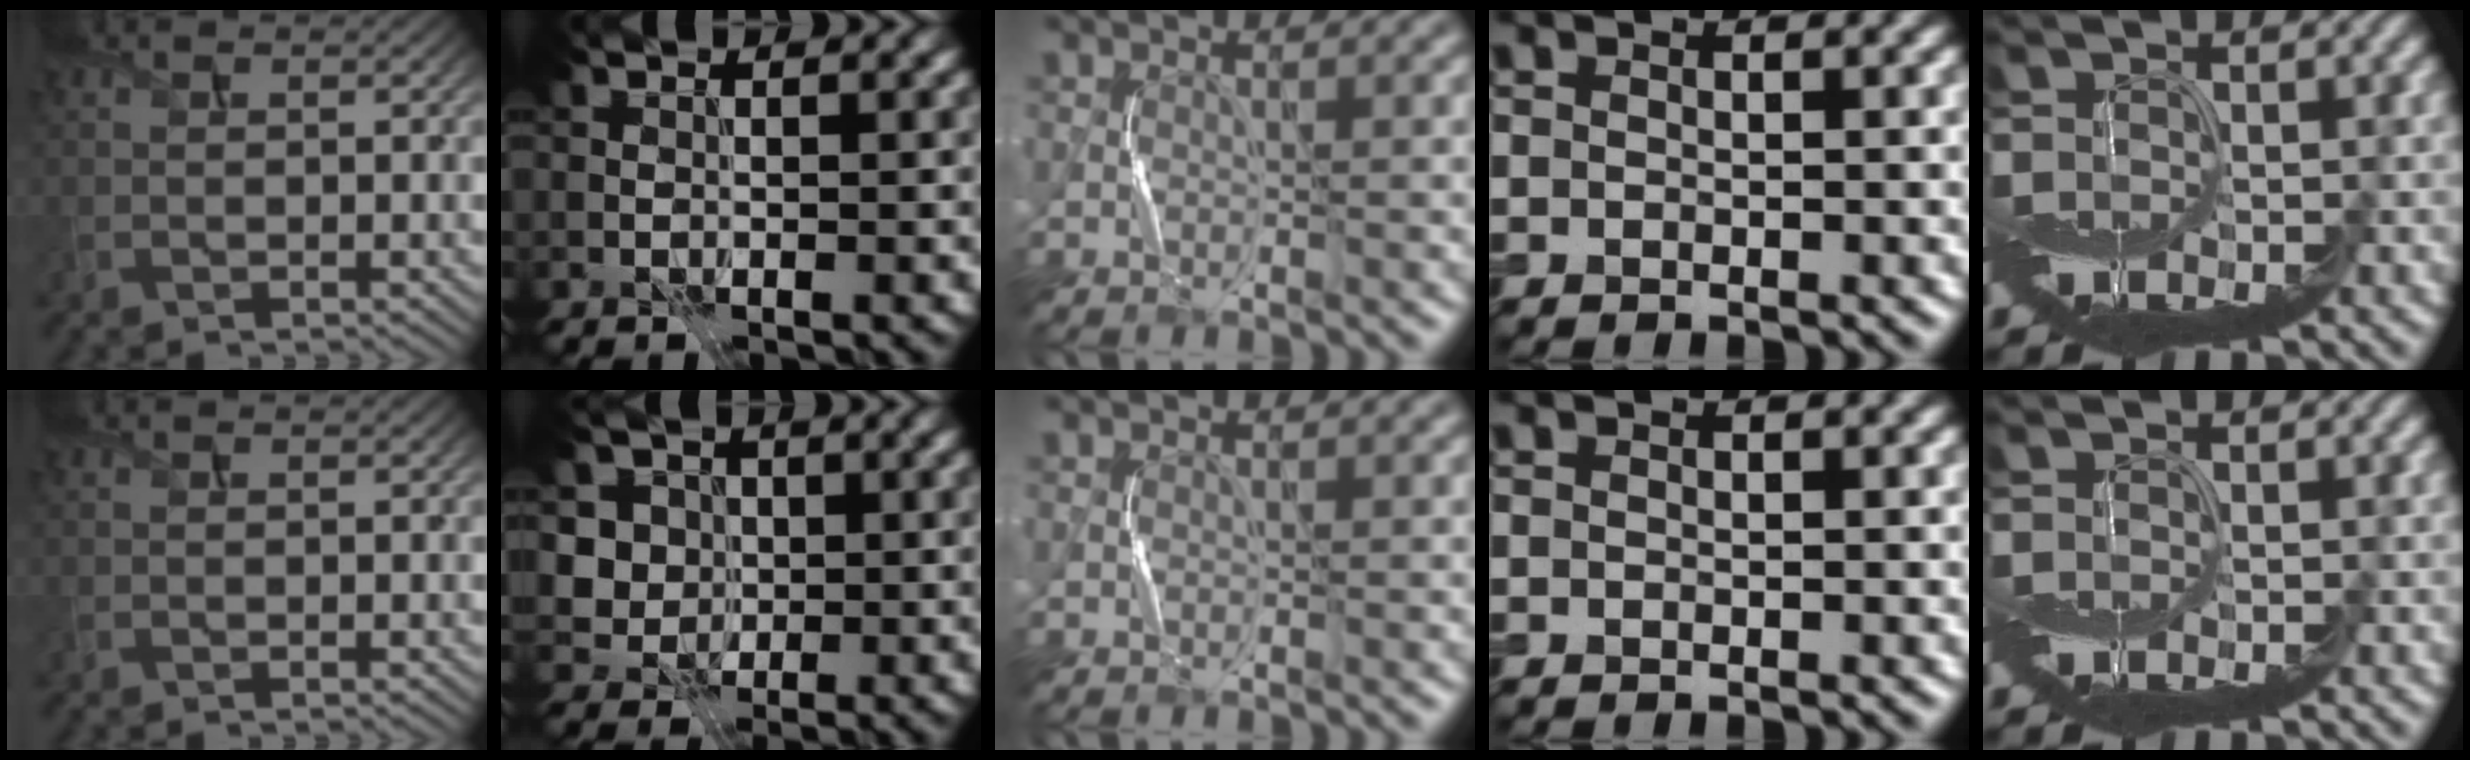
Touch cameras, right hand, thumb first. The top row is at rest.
{"index": {"total": 5.5, "force": [1.8, 4.9, 1.8], "torque": [-0.022, 0.004, 0.022]}}